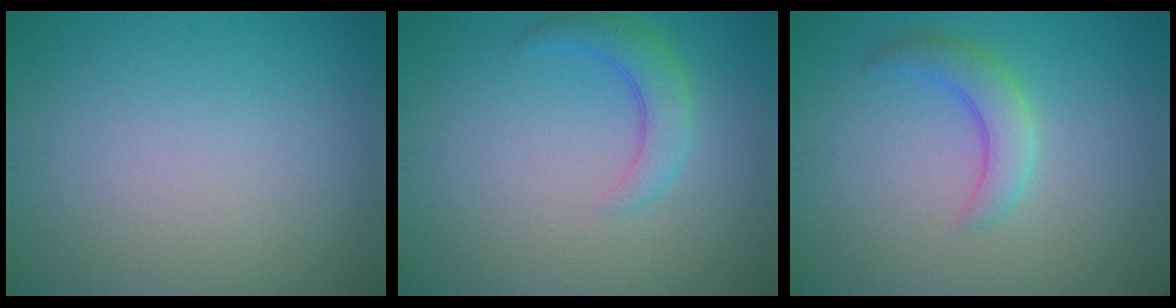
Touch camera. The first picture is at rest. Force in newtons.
{"total": 2.9, "press": 2.9, "slide": 0.2}
{"total": 2.9, "press": 2.9, "slide": 0.2}